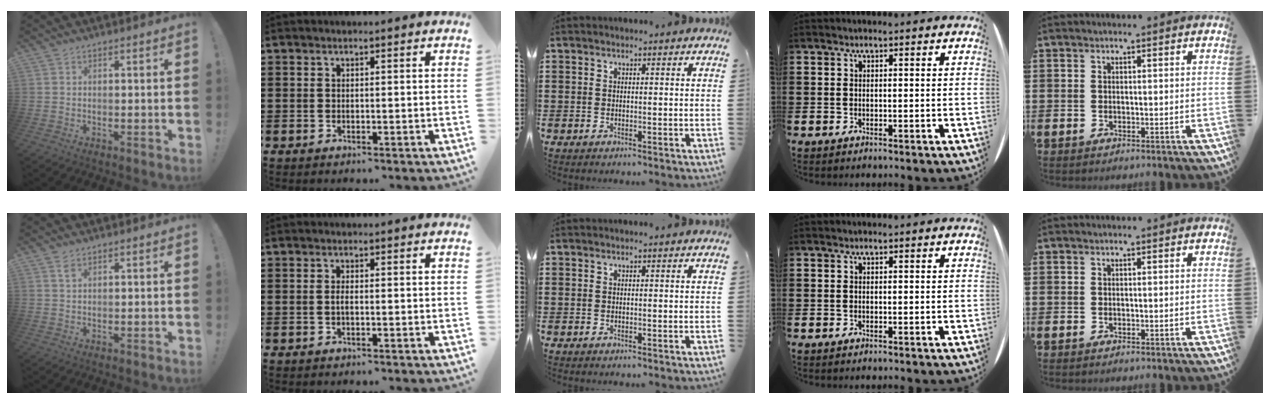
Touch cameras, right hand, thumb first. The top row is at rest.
{"thumb": {"total": 1.9, "force": [1.1, 0.7, 1.3], "torque": [-0.012, -0.007, 0.017]}, "index": {"total": 1.1, "force": [-0.3, 0.2, 1.0], "torque": [-0.028, -0.005, -0.007]}}